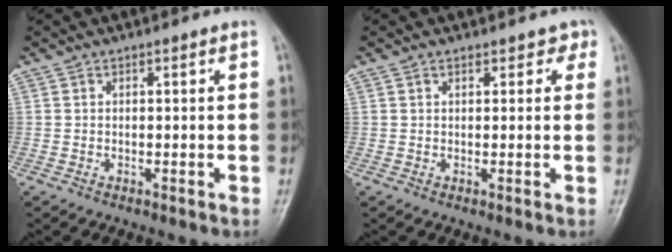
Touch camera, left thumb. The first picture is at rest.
{"total": 2.4, "force": [1.4, 1.5, 1.0], "torque": [0.010, -0.003, 0.014]}